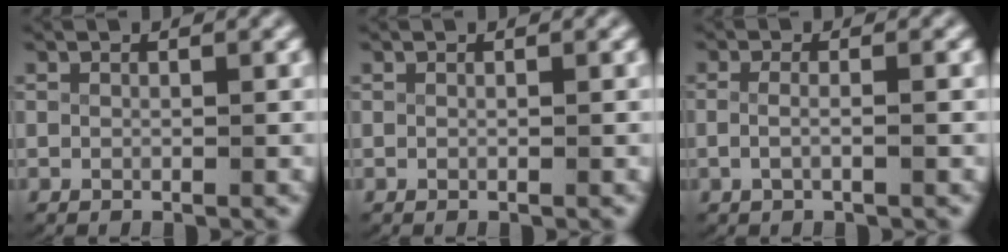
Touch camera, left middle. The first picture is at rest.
{"total": 0.0}
{"total": 1.5, "force": [-0.7, 0.3, 1.3], "torque": [-0.040, -0.010, -0.008]}